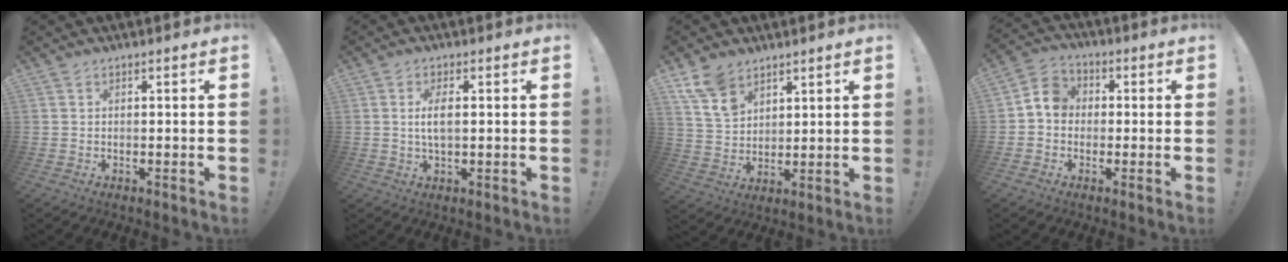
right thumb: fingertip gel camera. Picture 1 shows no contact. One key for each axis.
{"total": 4.6, "fx": 0.4, "fy": 1.8, "fz": 4.2, "tx": -0.072, "ty": -0.003, "tz": 0.002}
{"total": 10.5, "fx": 7.3, "fy": 6.4, "fz": 4.1, "tx": -0.075, "ty": -0.038, "tz": 0.145}
{"total": 6.9, "fx": -0.2, "fy": 6.0, "fz": 3.5, "tx": -0.044, "ty": 0.020, "tz": -0.002}